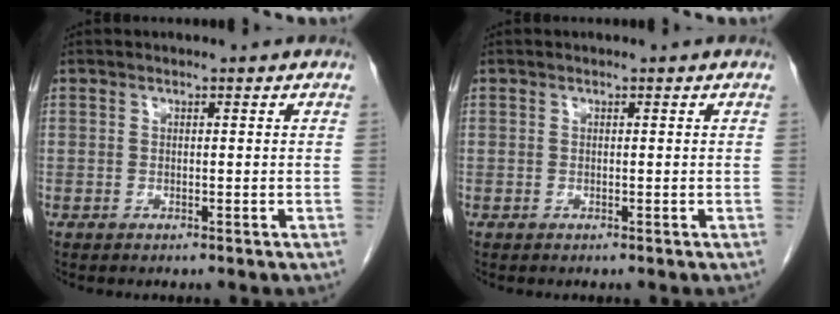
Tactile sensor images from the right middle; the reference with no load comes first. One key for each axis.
{"total": 0.0}